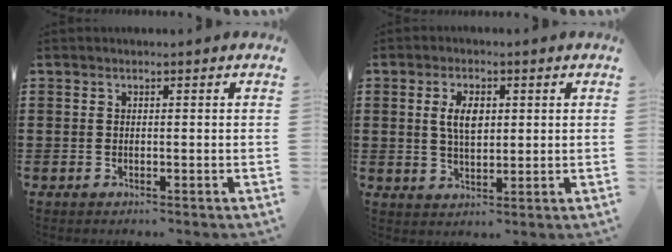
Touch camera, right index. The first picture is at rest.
{"total": 4.7, "force": [1.1, 2.3, 4.0], "torque": [-0.075, 0.007, 0.015]}